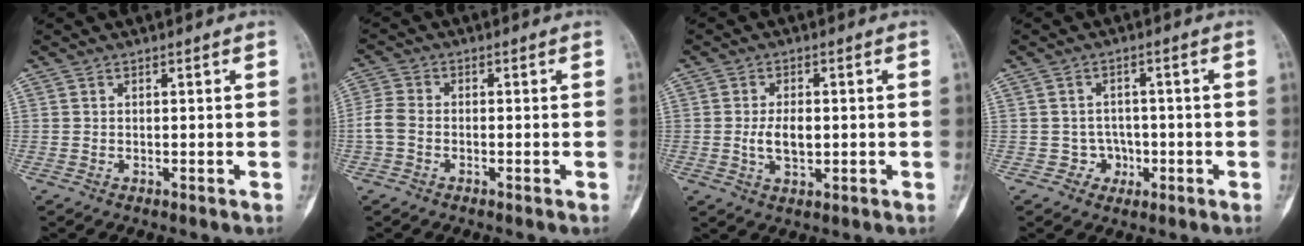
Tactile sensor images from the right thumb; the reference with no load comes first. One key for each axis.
{"total": 3.9, "fx": -1.0, "fy": 2.8, "fz": 2.5, "tx": -0.061, "ty": 0.008, "tz": -0.028}
{"total": 4.9, "fx": -0.3, "fy": 2.7, "fz": 4.1, "tx": -0.071, "ty": -0.003, "tz": -0.004}
{"total": 3.4, "fx": -1.2, "fy": 3.2, "fz": 0.2, "tx": 0.024, "ty": 0.015, "tz": -0.020}